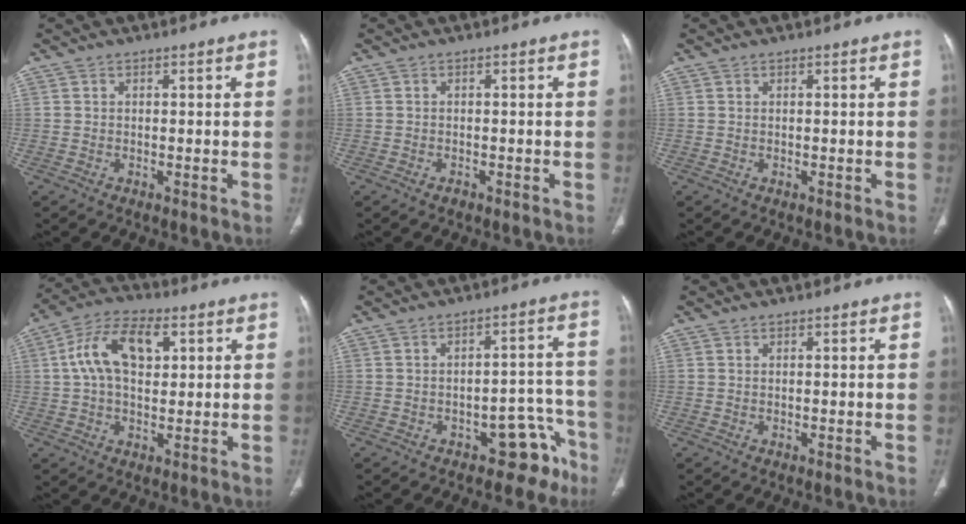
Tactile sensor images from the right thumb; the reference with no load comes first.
{"total": 0.8, "force": [-0.6, 0.4, 0.3], "torque": [-0.003, 0.003, -0.013]}
{"total": 0.0}
{"total": 12.0, "force": [3.0, 6.9, 9.4], "torque": [-0.166, 0.020, 0.047]}
{"total": 8.7, "force": [-5.6, 4.9, 4.4], "torque": [-0.009, 0.069, -0.071]}
{"total": 0.0}